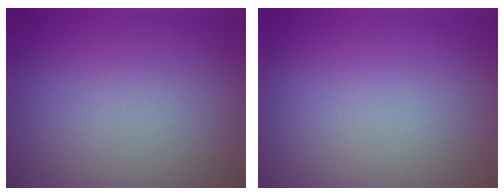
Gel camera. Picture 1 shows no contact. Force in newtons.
{"total": 0.0}